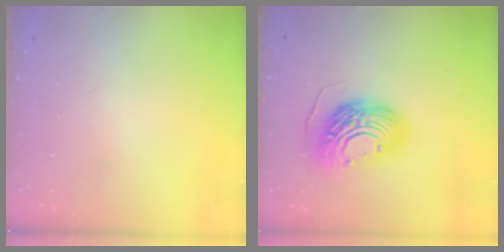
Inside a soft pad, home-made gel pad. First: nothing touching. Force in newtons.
{"total": 15.7, "press": 15.7, "slide": 1.3}